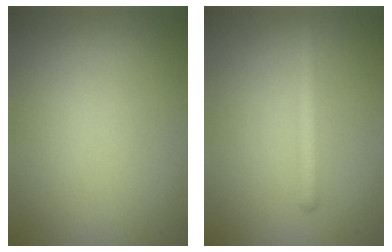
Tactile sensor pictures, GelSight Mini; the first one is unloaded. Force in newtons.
{"total": 1.9, "press": 1.9, "slide": 0.0}